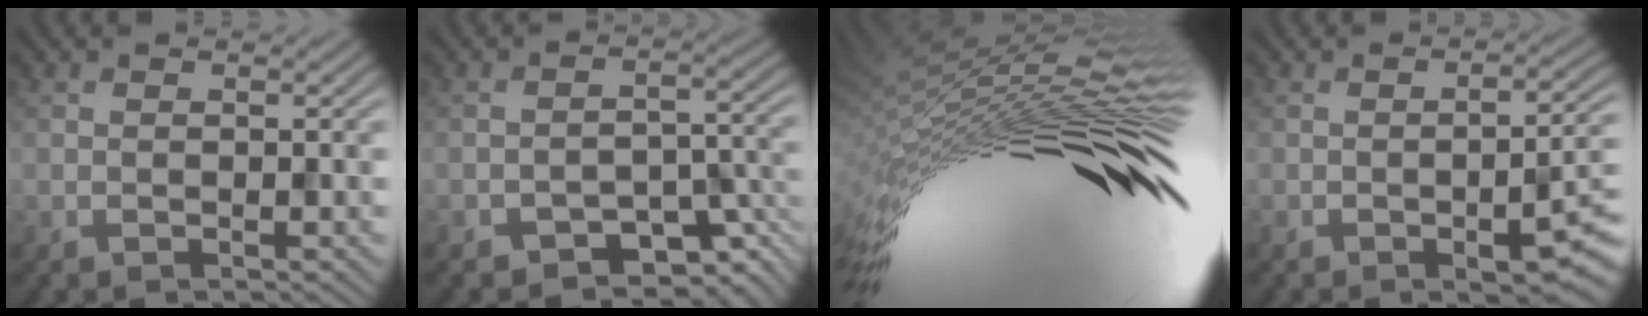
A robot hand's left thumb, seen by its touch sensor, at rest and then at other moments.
{"total": 4.9, "force": [-4.1, 1.8, 1.9], "torque": [-0.021, 0.000, -0.059]}
{"total": 17.3, "force": [1.0, 3.6, 16.9], "torque": [-0.314, 0.002, 0.025]}
{"total": 7.4, "force": [-3.0, 1.9, 6.5], "torque": [-0.094, -0.011, -0.039]}